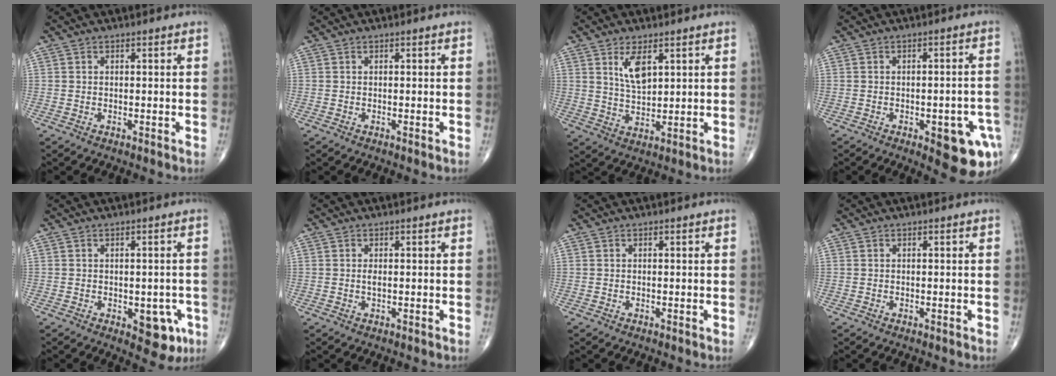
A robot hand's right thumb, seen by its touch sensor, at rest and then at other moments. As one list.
[{"total": 0.0}, {"total": 6.0, "force": [2.8, 2.6, 4.7], "torque": [-0.080, -0.020, 0.058]}, {"total": 11.6, "force": [-4.8, 4.3, 9.6], "torque": [-0.091, 0.019, -0.047]}, {"total": 6.9, "force": [-2.4, 3.7, 5.3], "torque": [-0.032, 0.004, -0.021]}, {"total": 0.9, "force": [0.0, 0.3, 0.8], "torque": [-0.015, -0.002, -0.001]}, {"total": 0.0}, {"total": 0.0}]